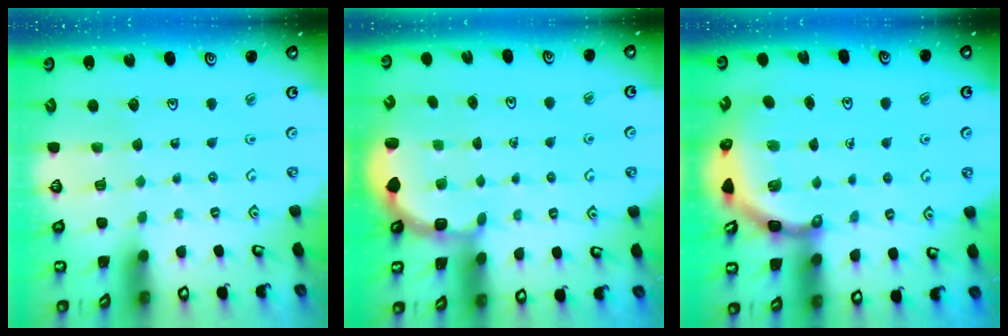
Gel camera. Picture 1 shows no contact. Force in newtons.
{"total": 2.7, "press": 2.3, "slide": 1.5}
{"total": 5.6, "press": 5.4, "slide": 1.6}